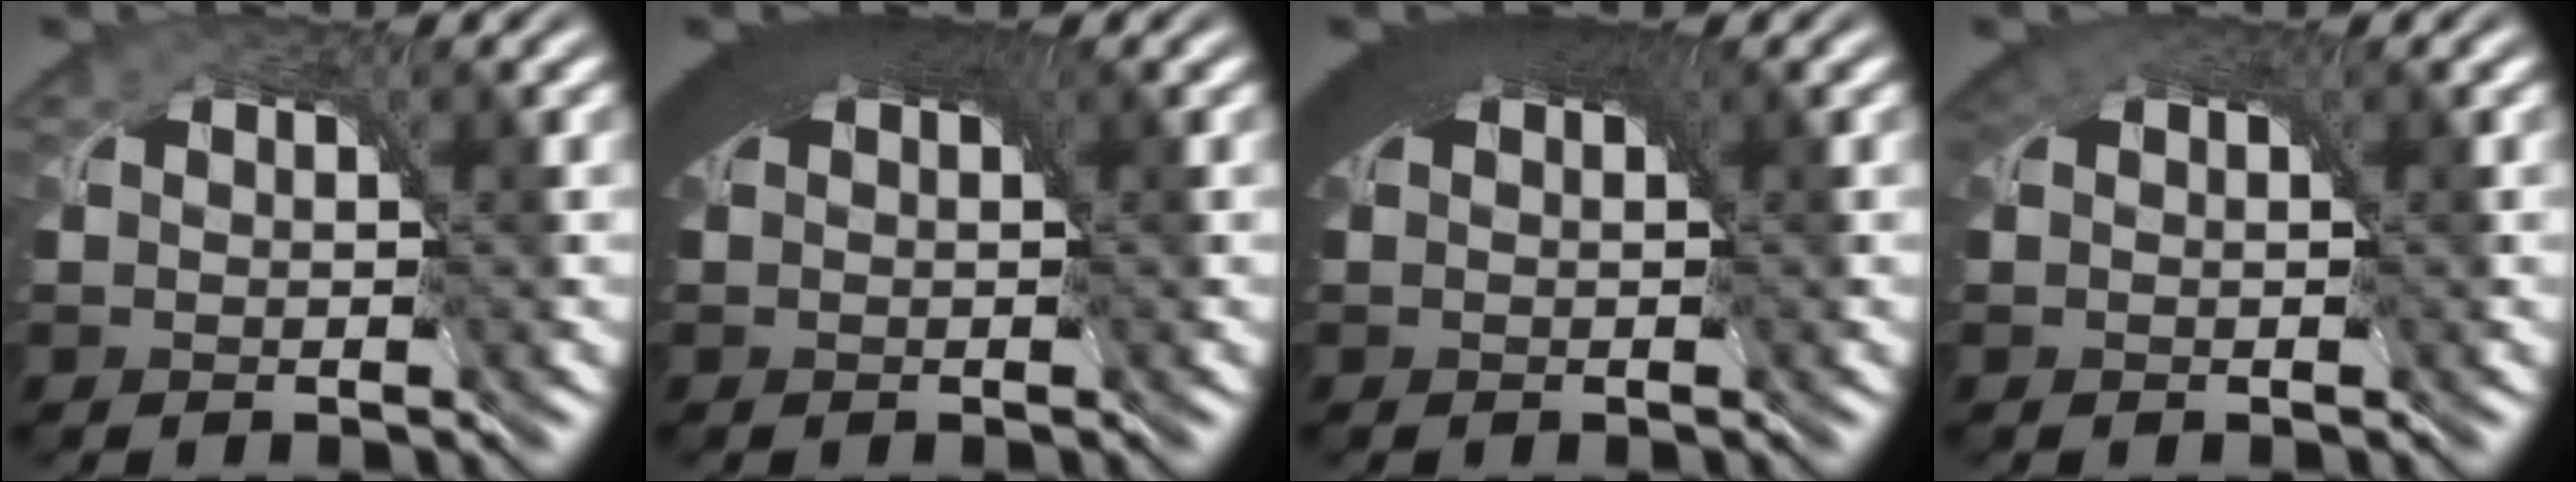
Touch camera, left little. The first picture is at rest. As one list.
[{"total": 8.3, "force": [3.0, 4.1, 6.6], "torque": [-0.102, 0.019, 0.032]}, {"total": 8.6, "force": [3.1, 4.3, 6.8], "torque": [-0.106, 0.020, 0.032]}, {"total": 3.6, "force": [1.7, 2.3, 2.2], "torque": [-0.045, 0.007, 0.018]}]